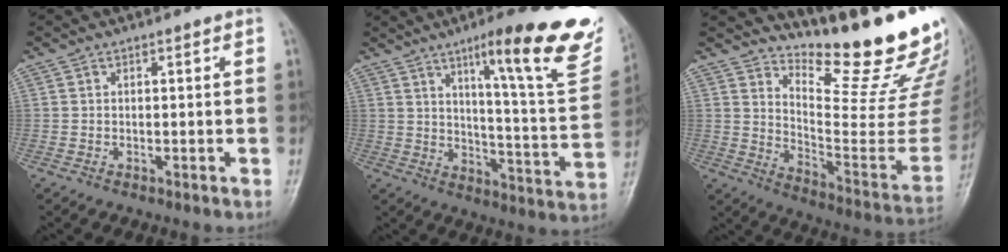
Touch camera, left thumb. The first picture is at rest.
{"total": 23.3, "force": [13.9, 4.0, 18.2], "torque": [-0.215, -0.067, 0.194]}
{"total": 22.7, "force": [18.5, 4.7, 12.2], "torque": [-0.140, -0.175, 0.261]}